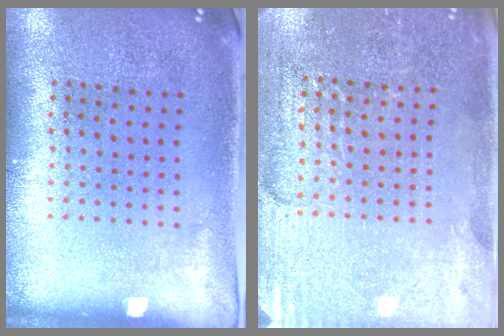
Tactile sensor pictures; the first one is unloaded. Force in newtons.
{"total": 2.9, "press": 2.8, "slide": 0.3}